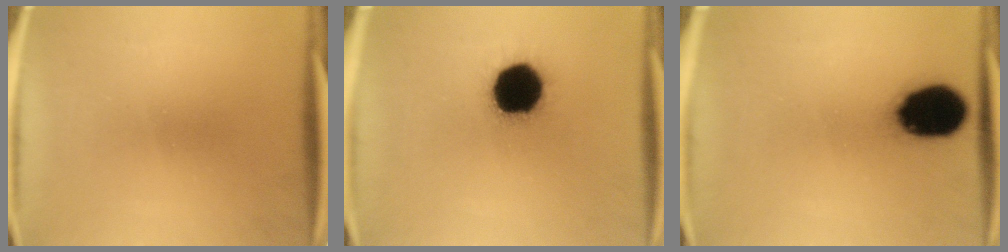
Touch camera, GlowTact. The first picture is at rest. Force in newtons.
{"total": 18.5}
{"total": 17.0}